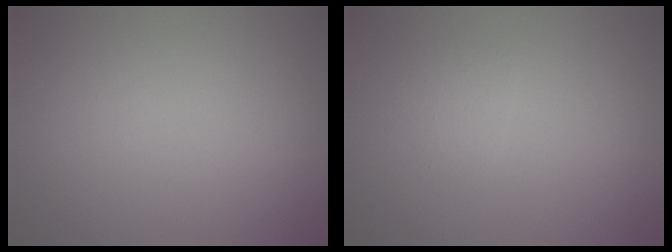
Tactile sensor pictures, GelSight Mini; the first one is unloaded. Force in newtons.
{"total": 1.1, "press": 1.1, "slide": 0.1}